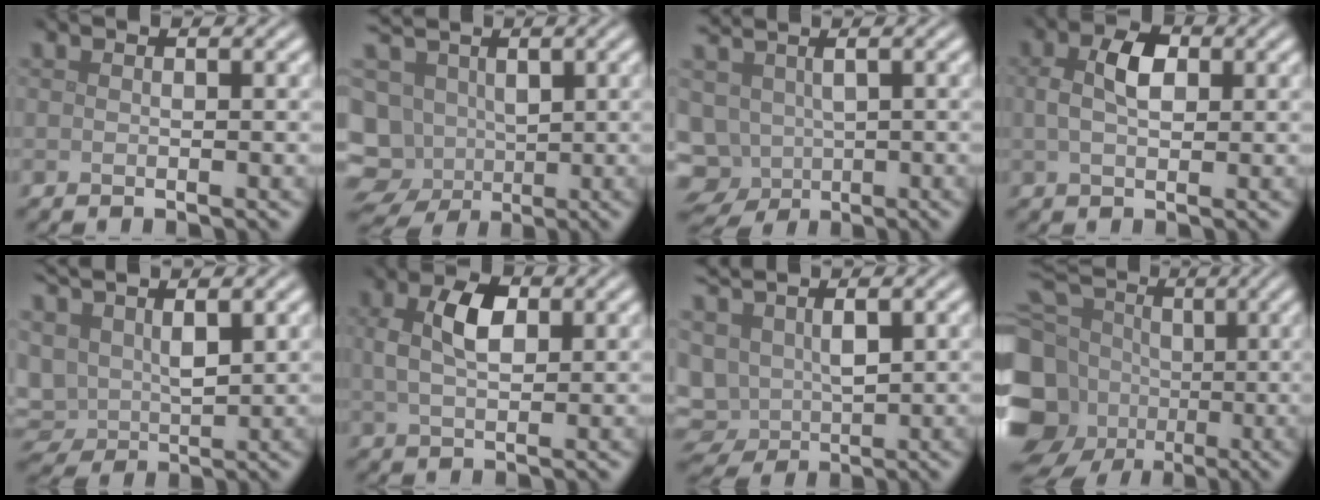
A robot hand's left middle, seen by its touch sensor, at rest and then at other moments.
{"total": 14.3, "force": [-2.8, 12.5, 6.4], "torque": [-0.163, -0.006, -0.054]}
{"total": 6.4, "force": [-1.4, 4.9, 3.8], "torque": [-0.075, -0.014, -0.017]}
{"total": 3.3, "force": [0.7, 2.0, 2.5], "torque": [-0.055, 0.007, 0.011]}
{"total": 5.5, "force": [2.4, 3.2, 3.9], "torque": [-0.097, -0.002, 0.047]}
{"total": 3.9, "force": [1.1, 2.1, 3.1], "torque": [-0.068, 0.007, 0.022]}
{"total": 5.9, "force": [0.9, 4.0, 4.2], "torque": [-0.099, -0.010, 0.020]}
{"total": 14.9, "force": [-0.3, 12.3, 8.4], "torque": [-0.216, -0.001, -0.002]}